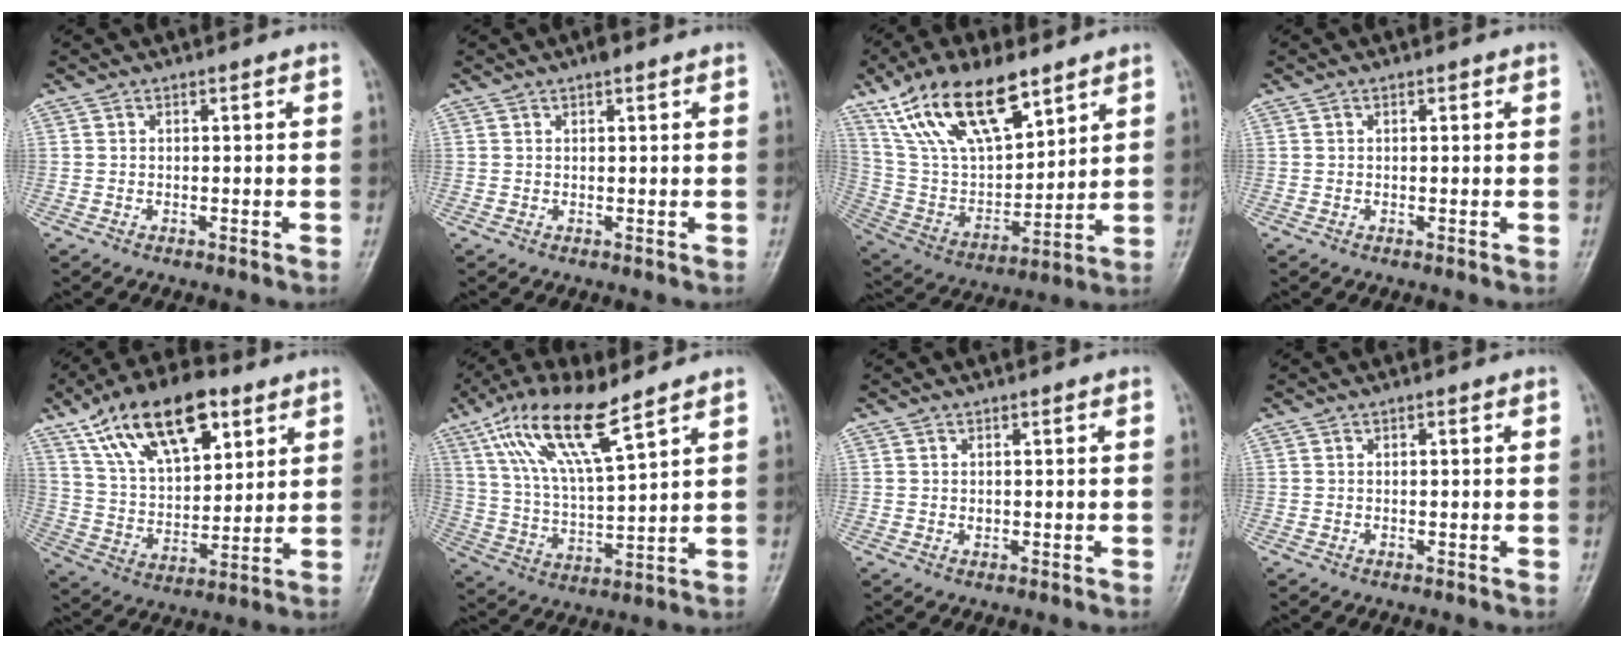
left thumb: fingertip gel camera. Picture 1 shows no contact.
{"total": 1.4, "force": [0.9, 0.4, 0.9], "torque": [-0.008, 0.000, 0.010]}
{"total": 20.6, "force": [12.6, 8.9, 13.7], "torque": [-0.223, -0.040, 0.246]}
{"total": 0.6, "force": [0.3, 0.4, 0.4], "torque": [-0.002, 0.001, 0.002]}
{"total": 19.5, "force": [10.4, 9.7, 13.3], "torque": [-0.189, -0.029, 0.187]}
{"total": 14.6, "force": [8.9, 3.5, 11.1], "torque": [-0.211, -0.028, 0.181]}
{"total": 0.6, "force": [0.0, 0.5, 0.3], "torque": [-0.001, -0.001, 0.003]}
{"total": 0.6, "force": [0.2, 0.3, 0.5], "torque": [-0.007, 0.000, 0.004]}